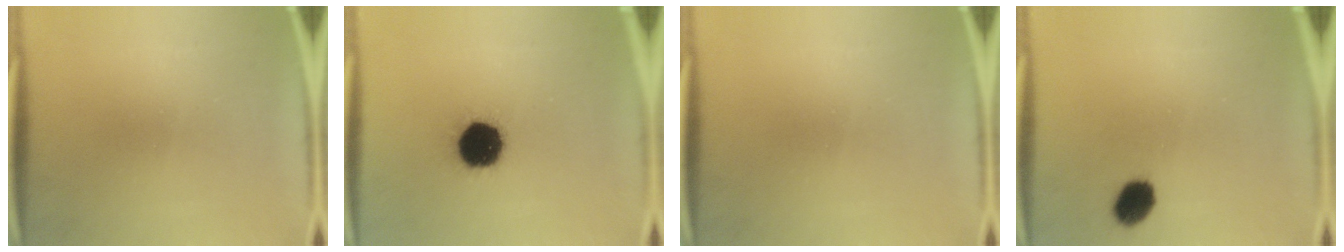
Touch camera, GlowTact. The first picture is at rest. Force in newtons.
{"total": 14.0}
{"total": 0.0}
{"total": 5.5}